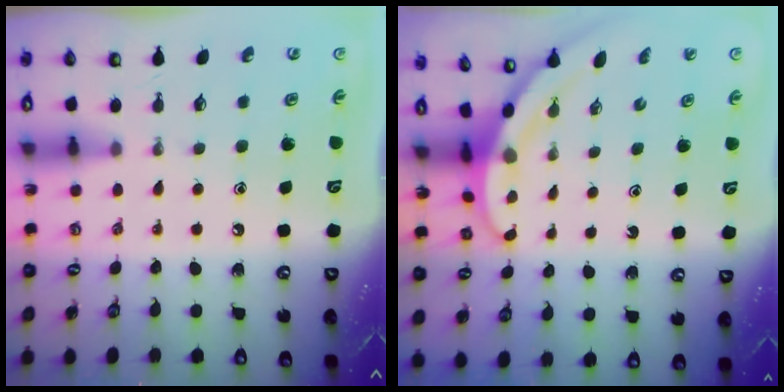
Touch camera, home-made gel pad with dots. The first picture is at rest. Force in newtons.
{"total": 3.1, "press": 3.1, "slide": 0.2}